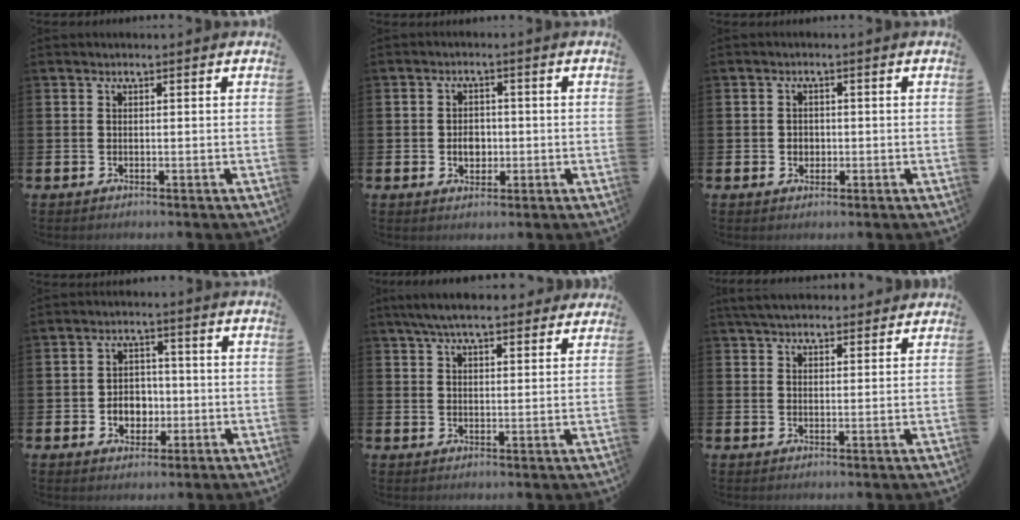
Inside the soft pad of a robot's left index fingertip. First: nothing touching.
{"total": 3.2, "force": [-0.4, 2.4, 2.0], "torque": [-0.014, -0.004, -0.016]}
{"total": 1.7, "force": [0.0, 1.6, 0.6], "torque": [-0.001, 0.004, -0.006]}
{"total": 3.9, "force": [-1.0, 3.3, 1.8], "torque": [-0.032, 0.004, -0.026]}
{"total": 6.0, "force": [5.5, 1.2, 2.3], "torque": [-0.052, -0.012, 0.099]}
{"total": 4.4, "force": [4.1, 1.2, 1.0], "torque": [-0.025, -0.011, 0.076]}